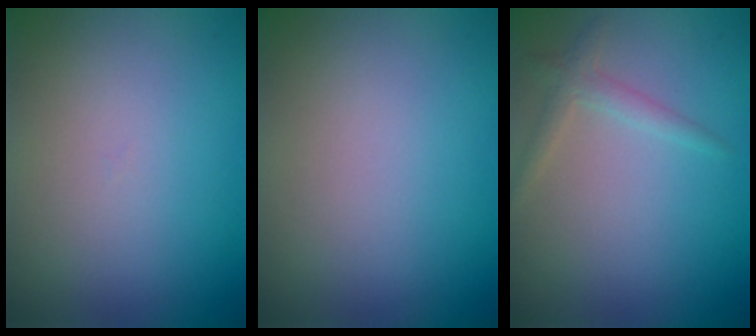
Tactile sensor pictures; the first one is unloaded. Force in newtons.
{"total": 0.0}
{"total": 1.6, "press": 1.6, "slide": 0.1}